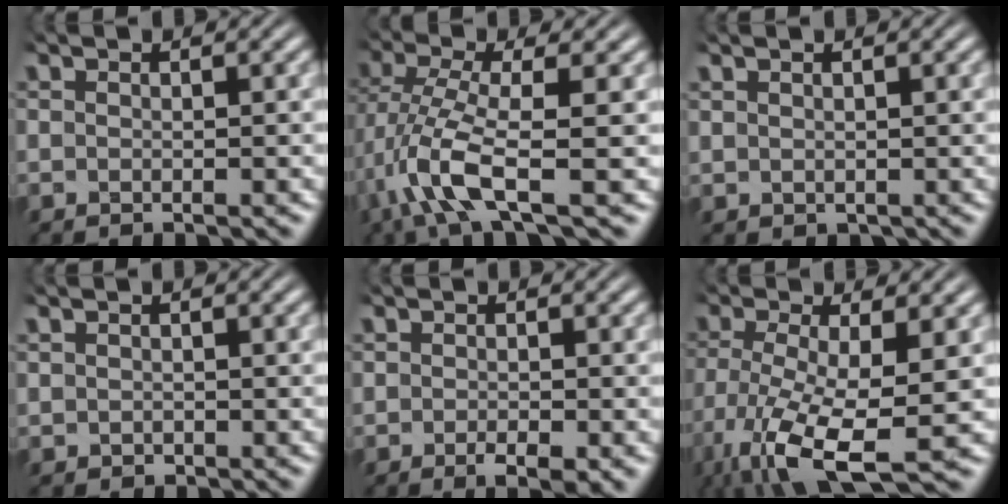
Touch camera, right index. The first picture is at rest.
{"total": 6.4, "force": [-1.0, 2.5, 5.9], "torque": [-0.131, -0.036, -0.002]}
{"total": 0.8, "force": [0.7, -0.2, 0.0], "torque": [0.006, -0.005, 0.021]}
{"total": 0.6, "force": [0.6, -0.1, -0.2], "torque": [0.002, -0.005, 0.015]}
{"total": 1.9, "force": [-0.5, 0.7, 1.7], "torque": [-0.028, -0.004, -0.006]}
{"total": 7.3, "force": [-2.9, 3.0, 5.9], "torque": [-0.133, -0.063, -0.013]}